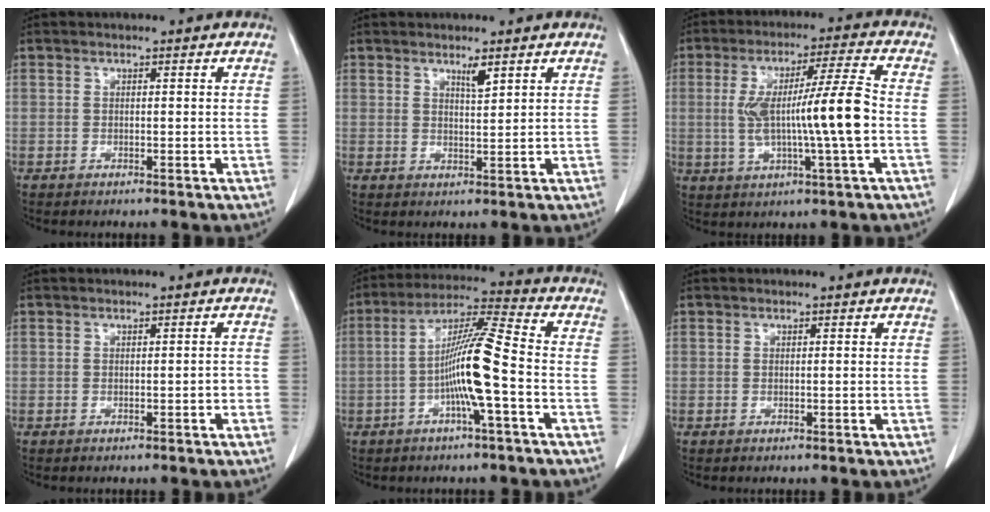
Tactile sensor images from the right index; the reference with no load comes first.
{"total": 2.1, "force": [1.5, 0.2, 1.5], "torque": [-0.030, -0.004, 0.029]}
{"total": 12.5, "force": [-0.7, -0.1, 12.5], "torque": [-0.232, 0.011, -0.013]}
{"total": 1.0, "force": [-0.4, 0.2, 0.8], "torque": [-0.009, 0.002, -0.005]}
{"total": 10.8, "force": [-2.6, -0.3, 10.5], "torque": [-0.198, 0.013, -0.054]}
{"total": 0.0}